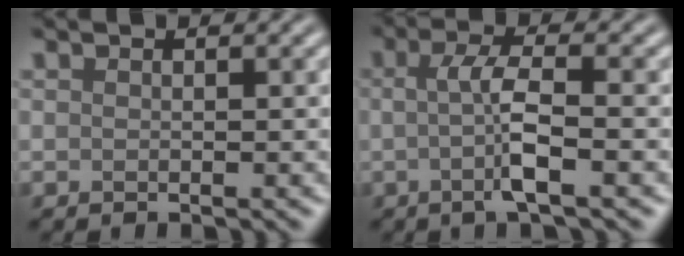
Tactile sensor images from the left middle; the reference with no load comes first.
{"total": 3.9, "force": [-0.5, 0.7, 3.8], "torque": [-0.074, -0.001, -0.013]}